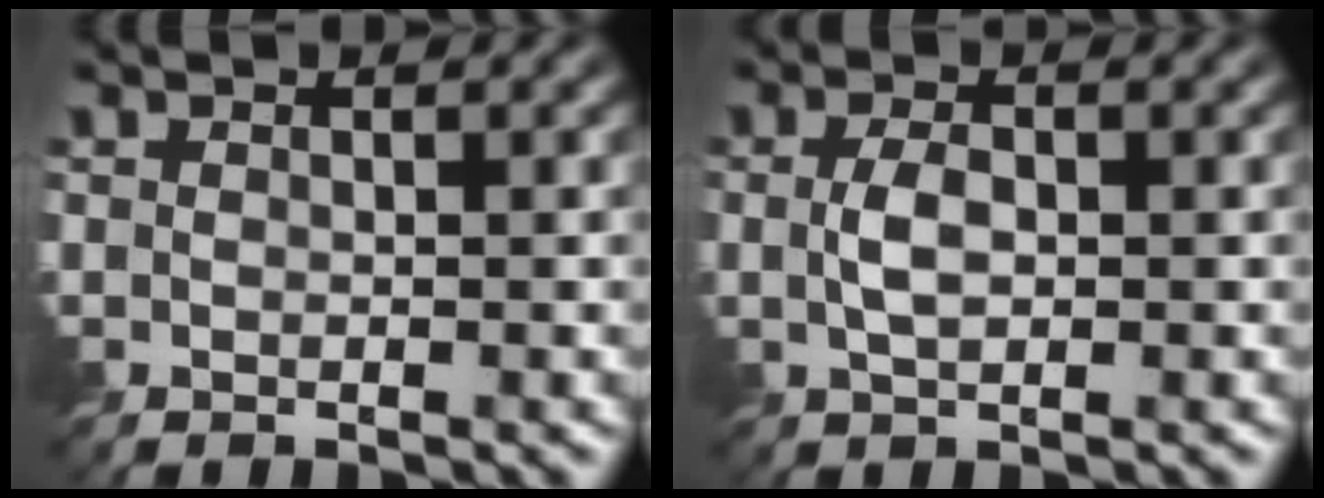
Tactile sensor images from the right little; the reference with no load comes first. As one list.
[{"total": 2.2, "force": [0.0, 1.1, 1.9], "torque": [-0.043, 0.000, 0.000]}]